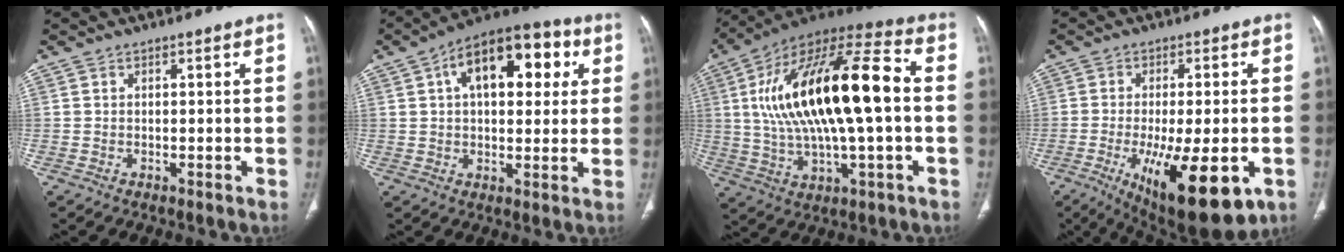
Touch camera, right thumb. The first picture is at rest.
{"total": 17.7, "force": [5.5, 9.5, 13.9], "torque": [-0.167, 0.021, 0.075]}
{"total": 27.1, "force": [1.9, 9.7, 25.3], "torque": [-0.467, 0.030, 0.026]}
{"total": 19.1, "force": [-6.9, 6.5, 16.6], "torque": [-0.238, -0.016, -0.088]}